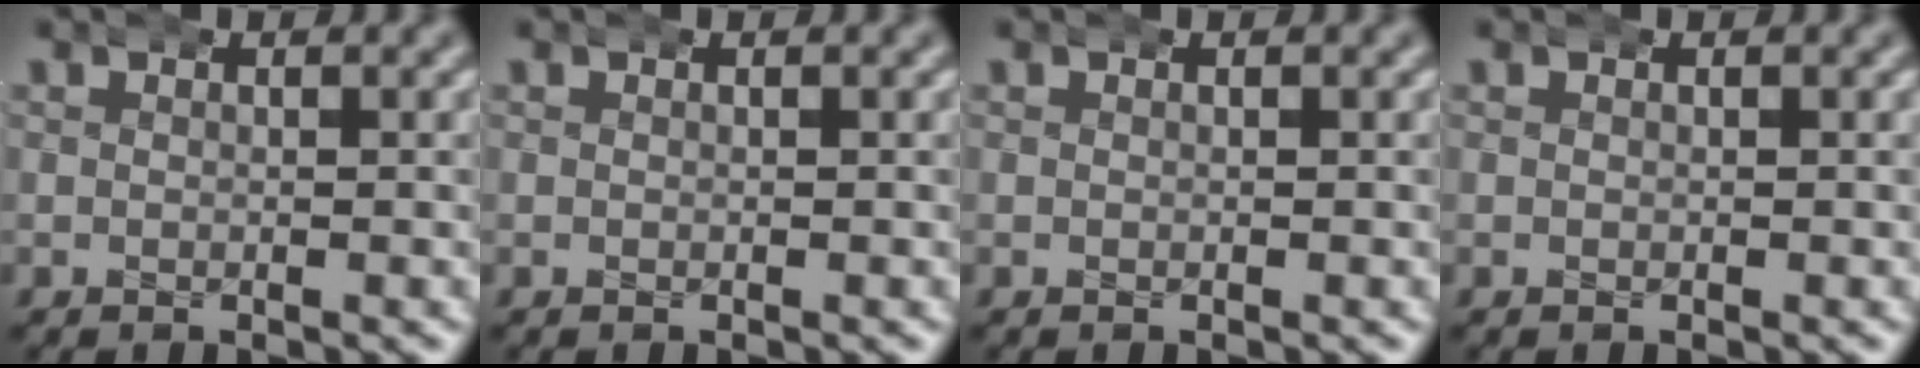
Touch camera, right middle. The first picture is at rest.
{"total": 0.0}
{"total": 0.0}
{"total": 0.0}